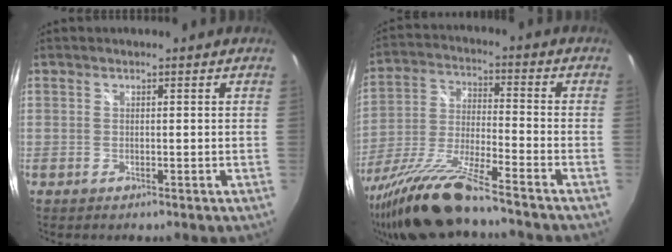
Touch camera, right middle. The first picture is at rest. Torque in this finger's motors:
{"motor_torque": [1.25, -0.89, 0.60, 0.16]}